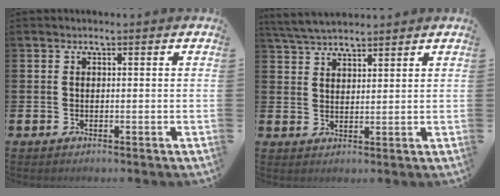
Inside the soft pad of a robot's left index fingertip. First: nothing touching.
{"total": 4.2, "force": [4.1, 0.7, 0.7], "torque": [-0.034, -0.010, 0.078]}